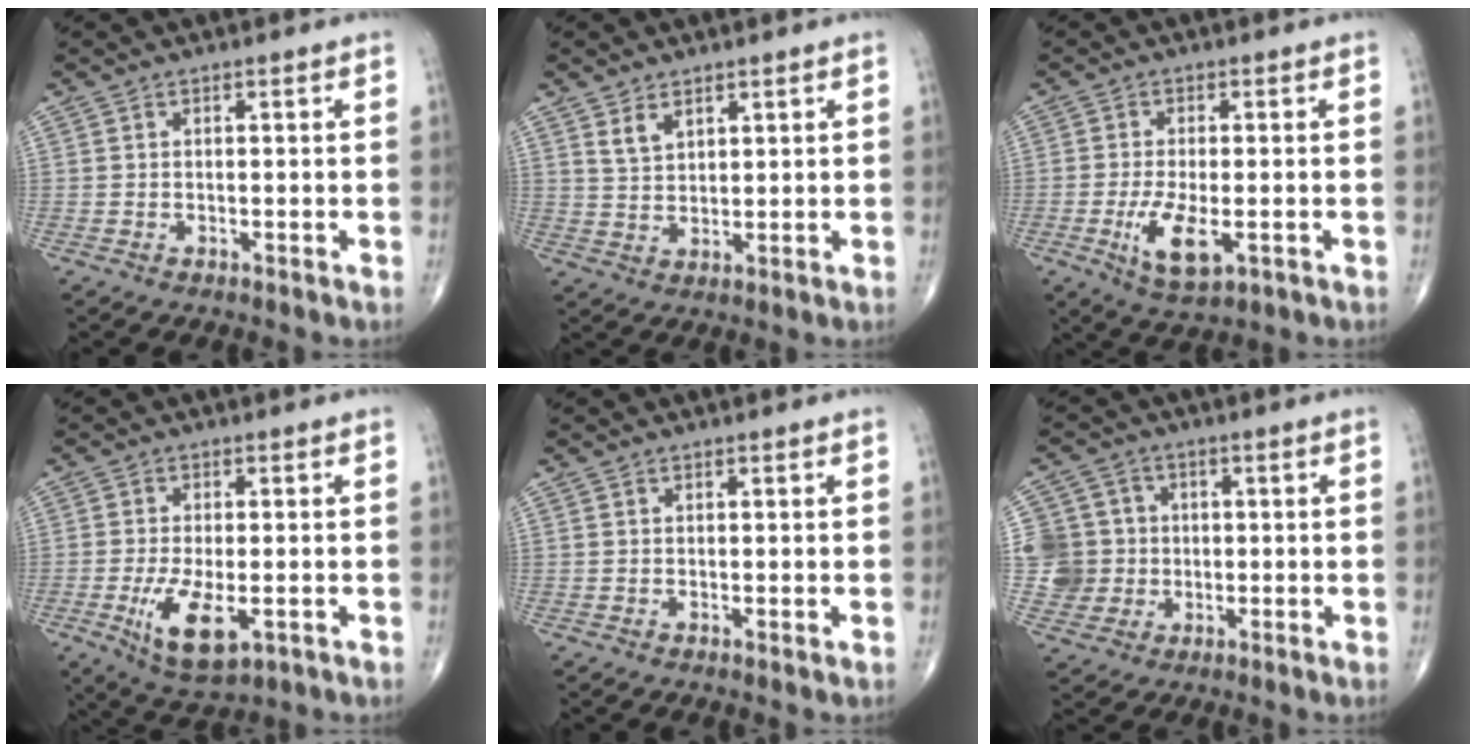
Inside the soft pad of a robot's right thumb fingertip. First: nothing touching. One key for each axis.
{"total": 3.7, "fx": 2.4, "fy": 2.0, "fz": 2.0, "tx": -0.026, "ty": -0.019, "tz": 0.051}
{"total": 7.5, "fx": -2.2, "fy": 3.1, "fz": 6.5, "tx": -0.124, "ty": -0.014, "tz": -0.033}
{"total": 9.2, "fx": -2.8, "fy": 4.0, "fz": 7.8, "tx": -0.143, "ty": -0.016, "tz": -0.039}
{"total": 0.0}
{"total": 8.9, "fx": 0.0, "fy": 8.8, "fz": 1.3, "tx": 0.001, "ty": 0.015, "tz": 0.002}